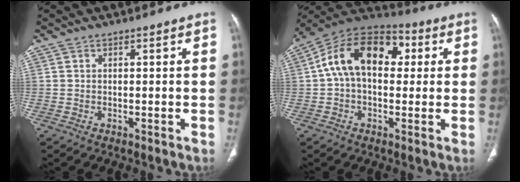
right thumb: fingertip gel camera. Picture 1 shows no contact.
{"total": 16.1, "force": [2.9, 10.3, 12.1], "torque": [-0.179, 0.039, 0.037]}